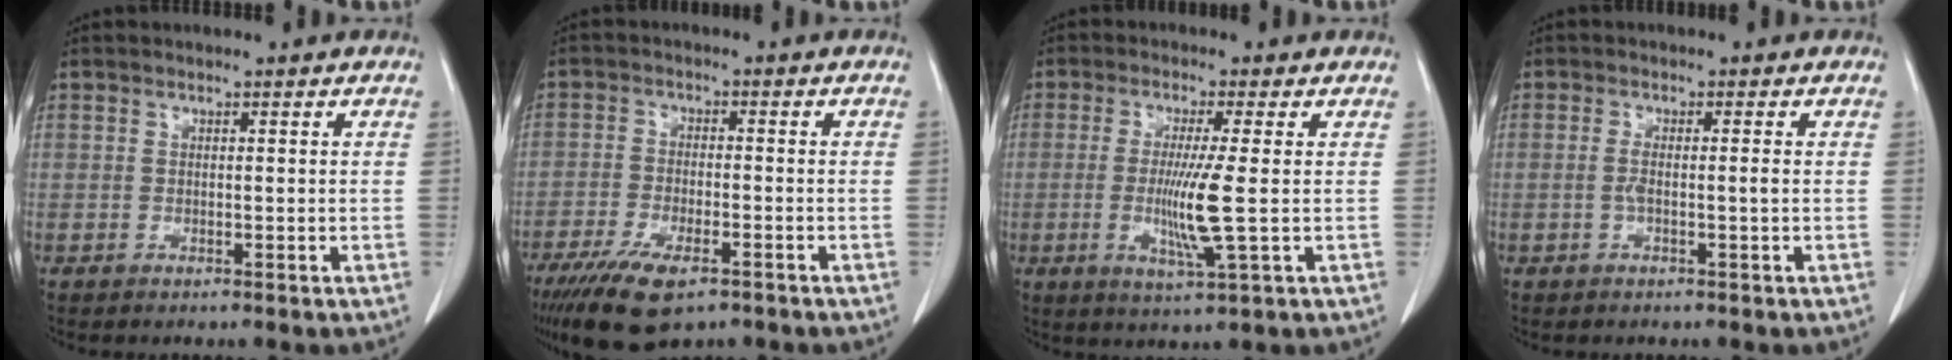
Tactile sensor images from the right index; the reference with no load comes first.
{"total": 10.1, "force": [-6.7, 3.3, 6.8], "torque": [-0.117, -0.016, -0.109]}
{"total": 7.5, "force": [-0.7, -0.5, 7.4], "torque": [-0.147, -0.019, -0.014]}
{"total": 1.8, "force": [-0.5, -0.1, 1.7], "torque": [-0.032, 0.001, -0.009]}